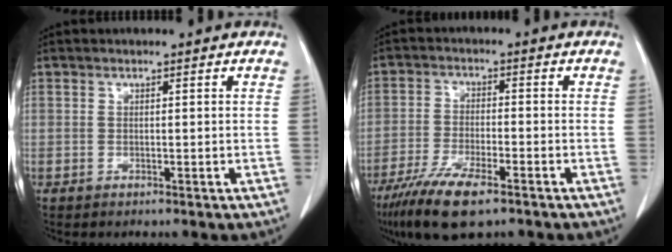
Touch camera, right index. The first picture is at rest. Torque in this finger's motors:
{"motor_torque": [0.96, -0.87, 0.54, 0.17]}